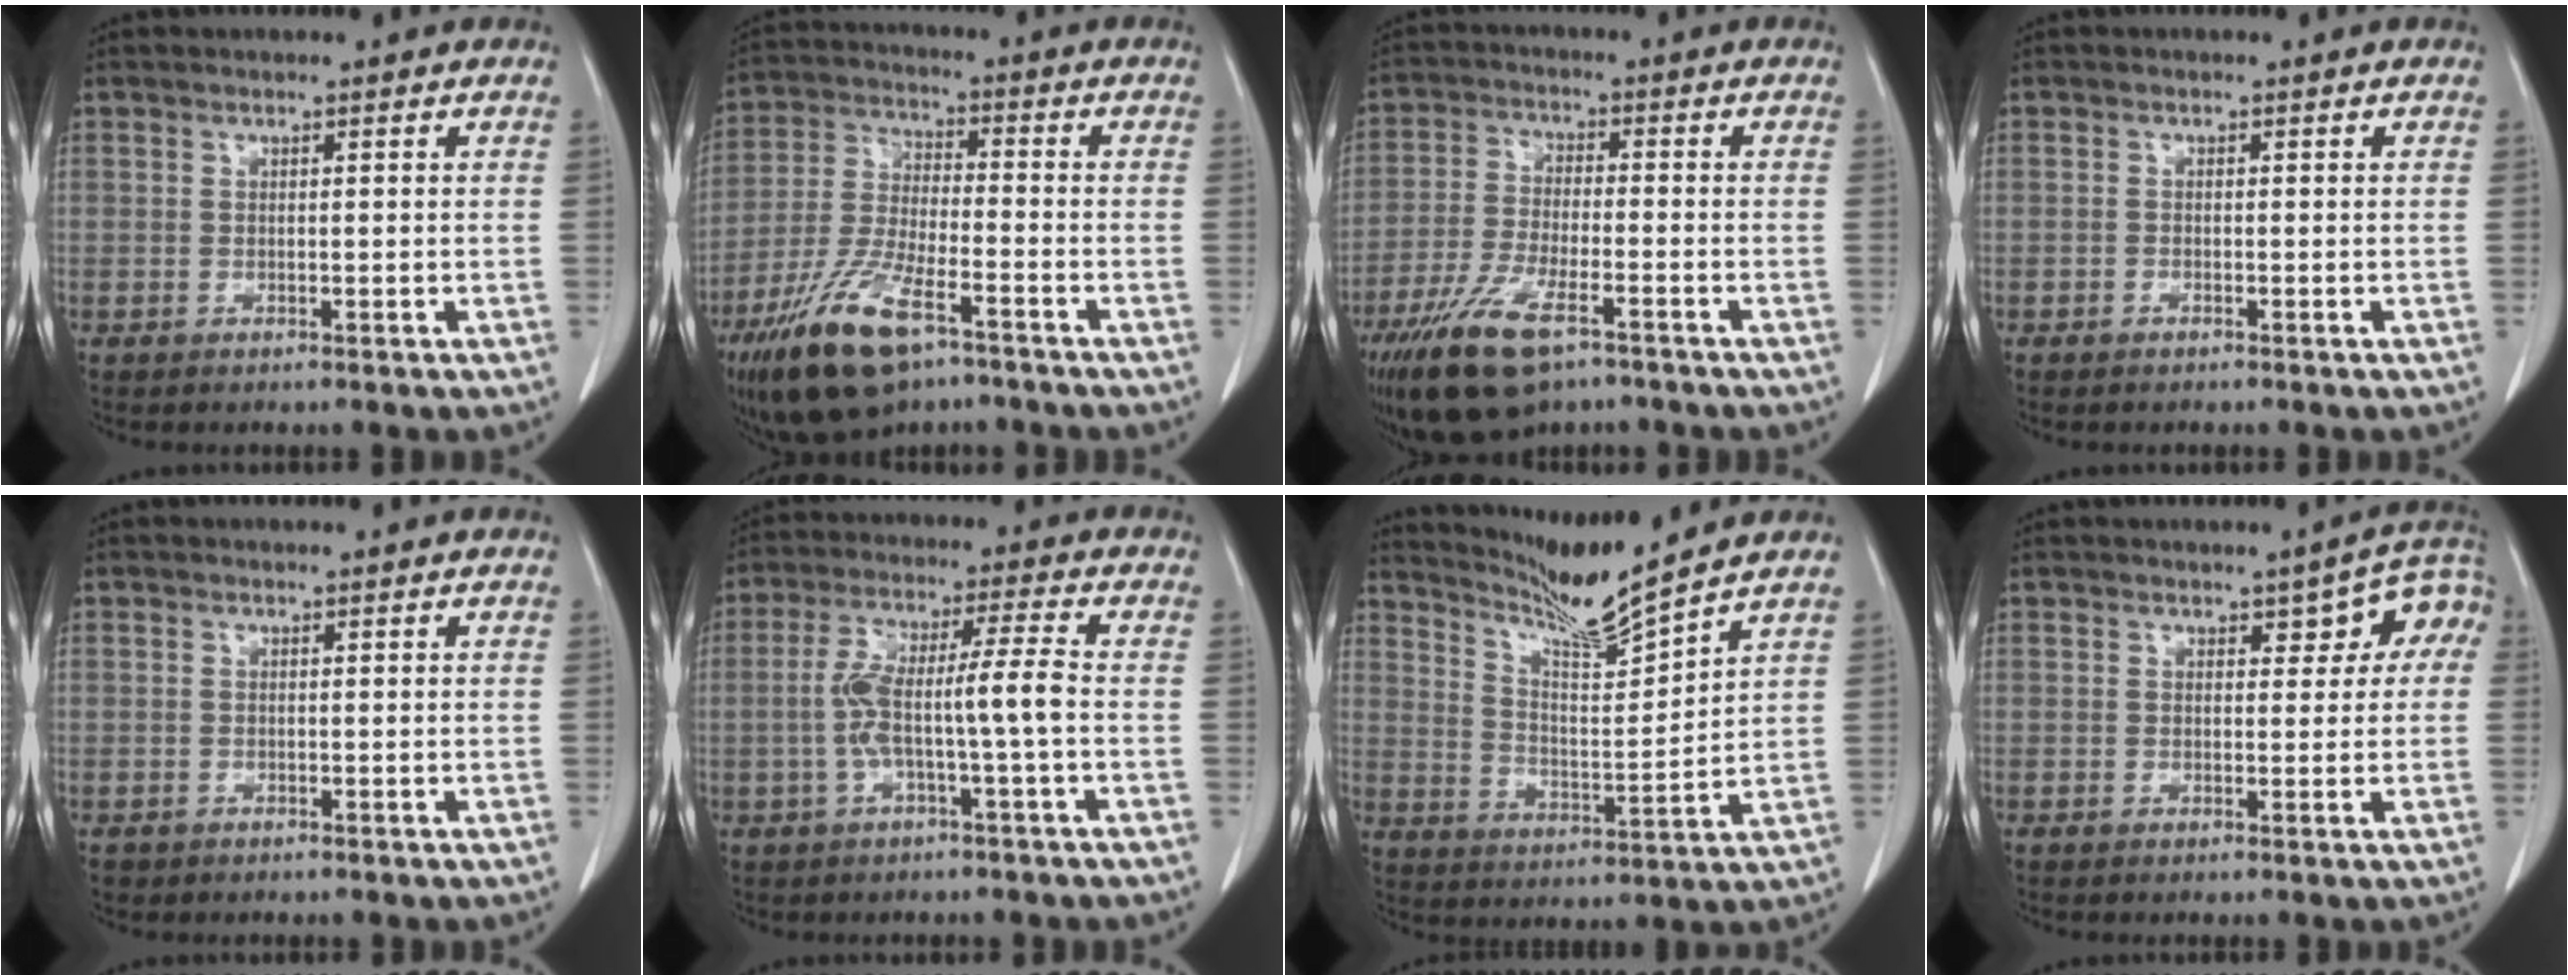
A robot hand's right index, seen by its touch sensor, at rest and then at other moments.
{"total": 14.5, "force": [-8.8, 4.2, 10.7], "torque": [-0.223, -0.022, -0.158]}
{"total": 12.2, "force": [-7.8, 3.8, 8.6], "torque": [-0.171, -0.020, -0.136]}
{"total": 0.6, "force": [-0.5, 0.2, 0.2], "torque": [-0.007, -0.001, -0.007]}
{"total": 0.6, "force": [-0.3, 0.5, -0.1], "torque": [-0.004, 0.005, -0.004]}
{"total": 8.4, "force": [-1.5, 0.0, 8.3], "torque": [-0.165, 0.023, -0.027]}
{"total": 9.1, "force": [8.3, -2.1, 3.2], "torque": [-0.059, -0.024, 0.159]}
{"total": 5.2, "force": [1.7, 2.3, 4.3], "torque": [-0.041, 0.022, 0.017]}